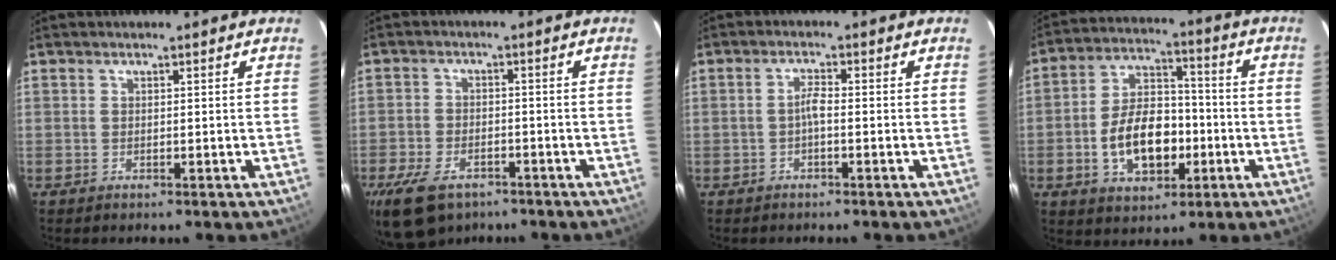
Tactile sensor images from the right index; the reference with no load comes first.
{"total": 12.0, "force": [-7.7, 6.7, 6.2], "torque": [-0.161, -0.018, -0.133]}
{"total": 1.9, "force": [-0.8, 0.2, 1.7], "torque": [-0.035, 0.006, -0.017]}
{"total": 13.0, "force": [-3.6, 7.9, 9.7], "torque": [-0.193, 0.019, -0.049]}